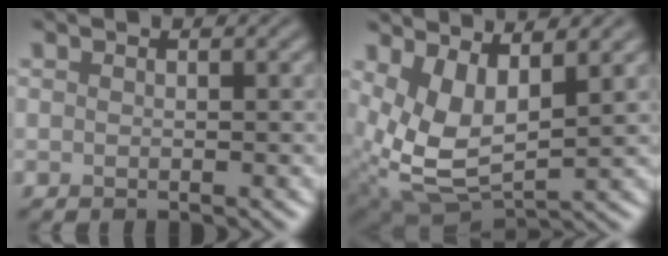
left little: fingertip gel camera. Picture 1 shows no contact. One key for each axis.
{"total": 6.7, "fx": 1.8, "fy": 3.5, "fz": 5.4, "tx": -0.122, "ty": -0.014, "tz": 0.040}